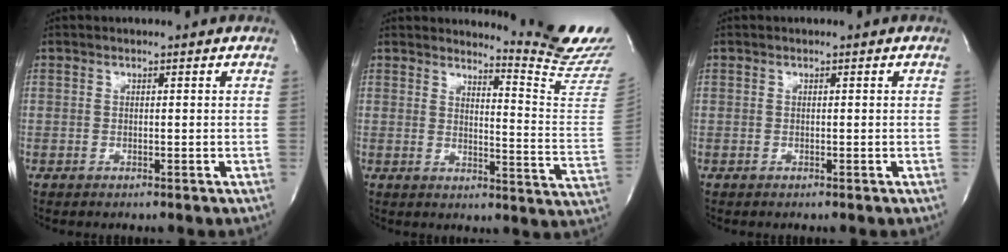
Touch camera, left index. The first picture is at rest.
{"total": 12.0, "force": [11.6, -2.8, 1.4], "torque": [-0.025, -0.143, 0.129]}
{"total": 0.0}